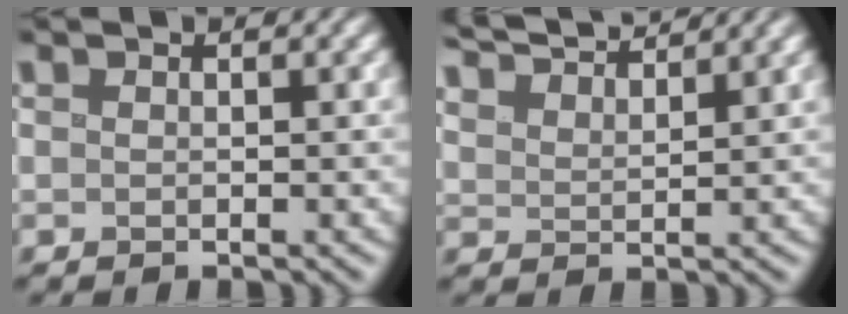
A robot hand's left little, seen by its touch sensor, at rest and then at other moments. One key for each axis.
{"total": 6.5, "fx": 6.0, "fy": 1.2, "fz": 2.3, "tx": -0.042, "ty": 0.020, "tz": 0.083}